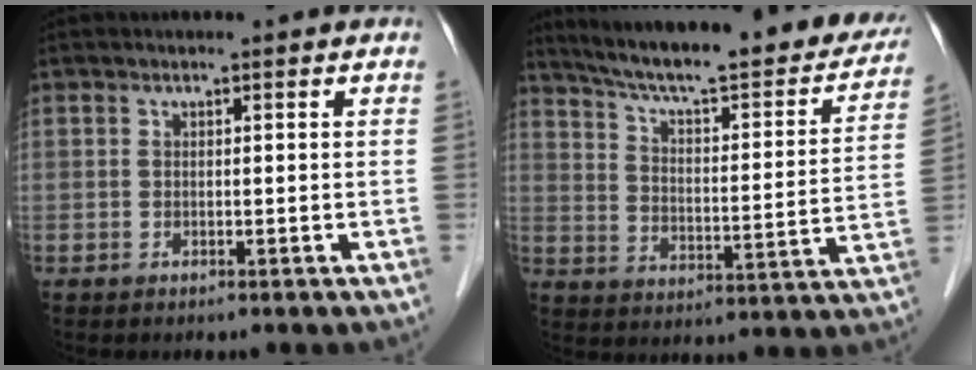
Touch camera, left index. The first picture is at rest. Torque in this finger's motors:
{"motor_torque": [0.32, -0.41, 0.23, 0.14]}